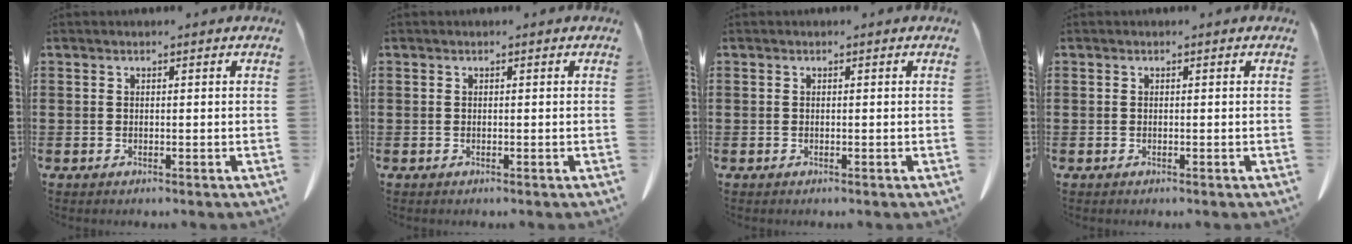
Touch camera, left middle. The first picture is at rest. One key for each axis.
{"total": 0.0}
{"total": 0.0}
{"total": 0.0}